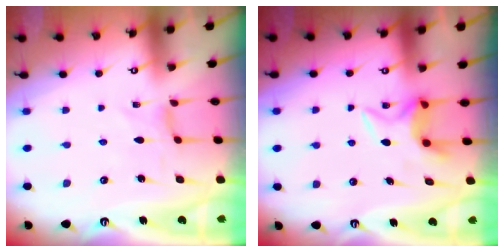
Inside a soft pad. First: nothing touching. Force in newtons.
{"total": 5.8, "press": 5.8, "slide": 0.7}